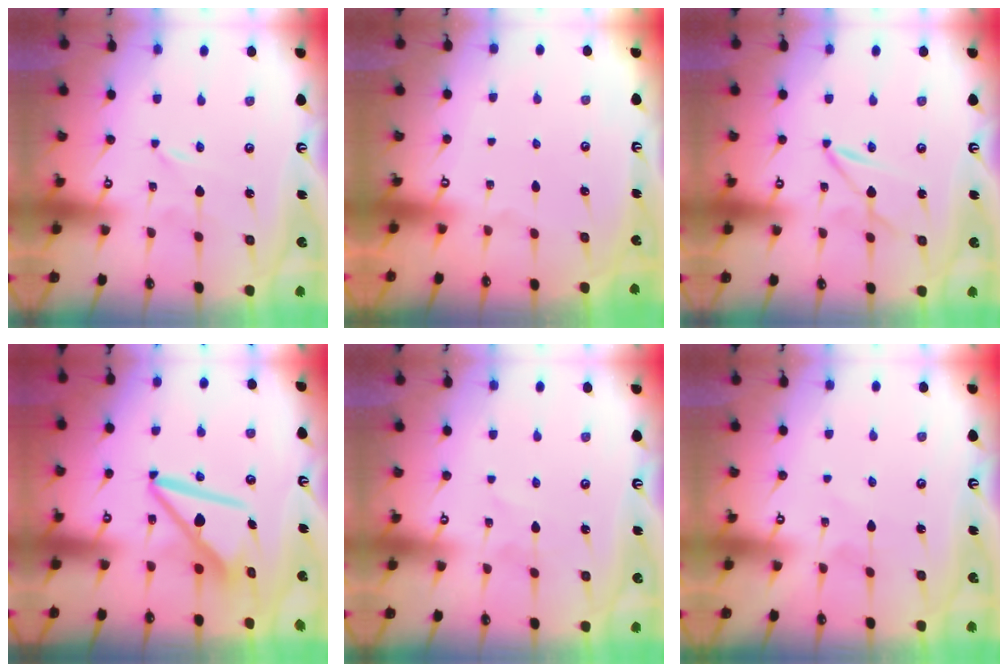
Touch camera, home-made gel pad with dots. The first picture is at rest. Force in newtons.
{"total": 0.0}
{"total": 1.8, "press": 1.8, "slide": 0.2}
{"total": 9.7, "press": 9.7, "slide": 1.1}
{"total": 1.1, "press": 1.1, "slide": 0.1}
{"total": 2.5, "press": 2.5, "slide": 0.2}